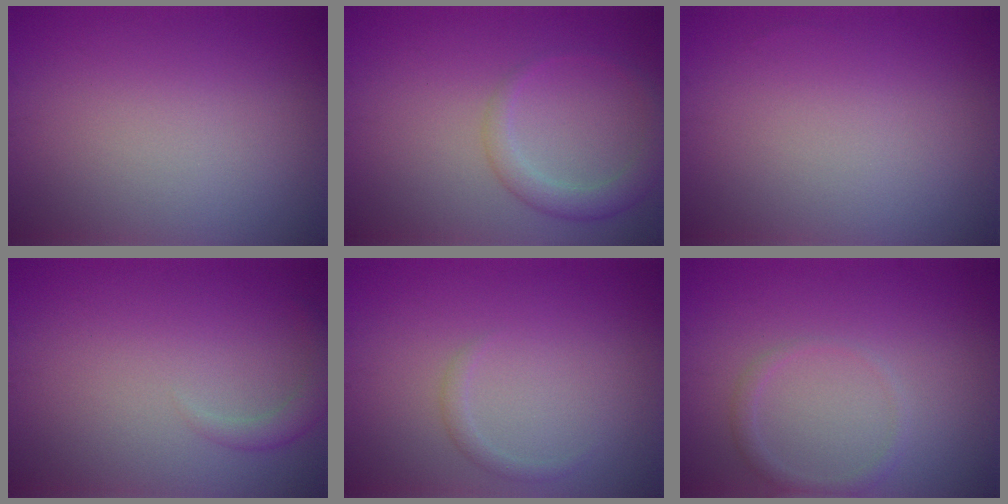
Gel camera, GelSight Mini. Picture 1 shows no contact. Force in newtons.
{"total": 2.5, "press": 2.5, "slide": 0.1}
{"total": 0.0}
{"total": 1.5, "press": 1.5, "slide": 0.1}
{"total": 0.9, "press": 0.9, "slide": 0.0}
{"total": 1.3, "press": 1.3, "slide": 0.0}